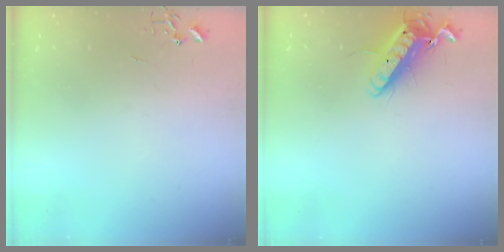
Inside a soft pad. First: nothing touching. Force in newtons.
{"total": 13.6, "press": 13.4, "slide": 2.0}